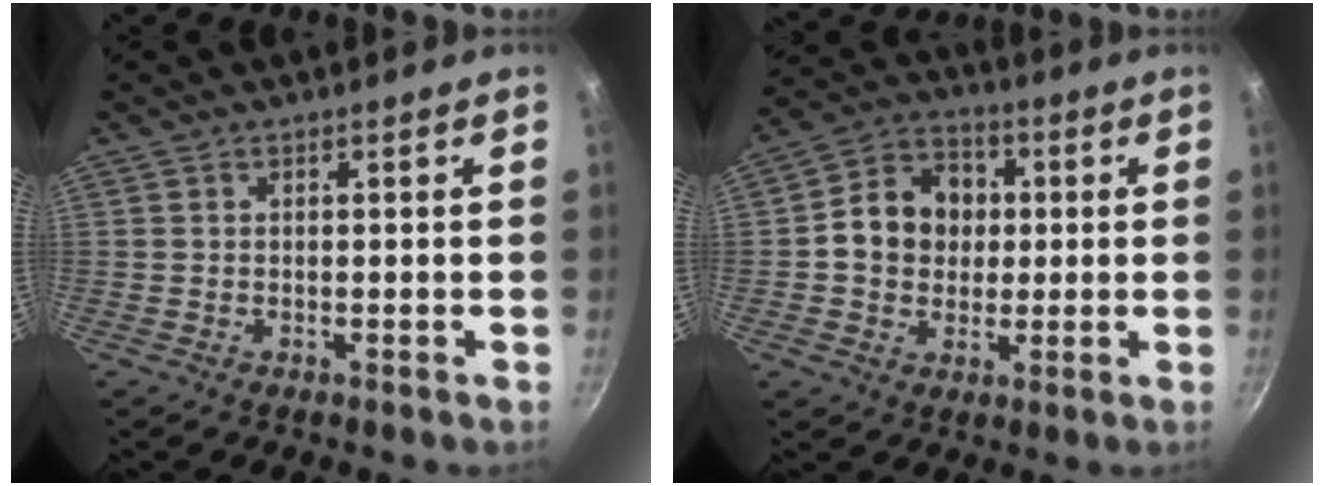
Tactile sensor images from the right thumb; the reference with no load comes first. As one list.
[{"total": 11.8, "force": [0.9, 10.0, 6.3], "torque": [-0.076, 0.016, -0.001]}]